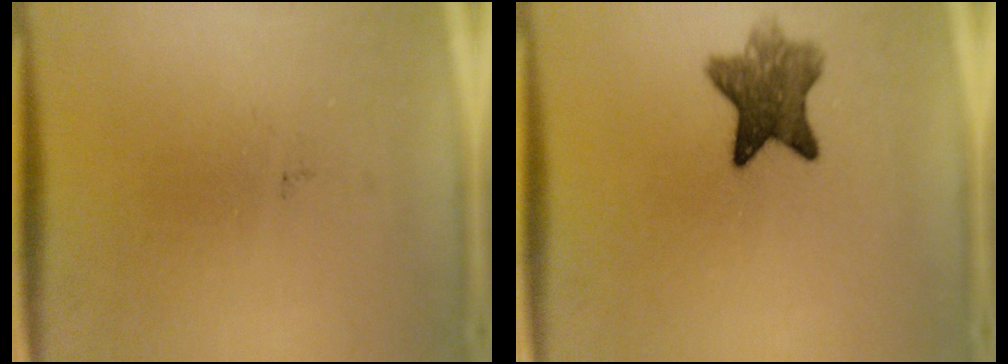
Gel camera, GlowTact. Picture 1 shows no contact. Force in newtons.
{"total": 7.3}